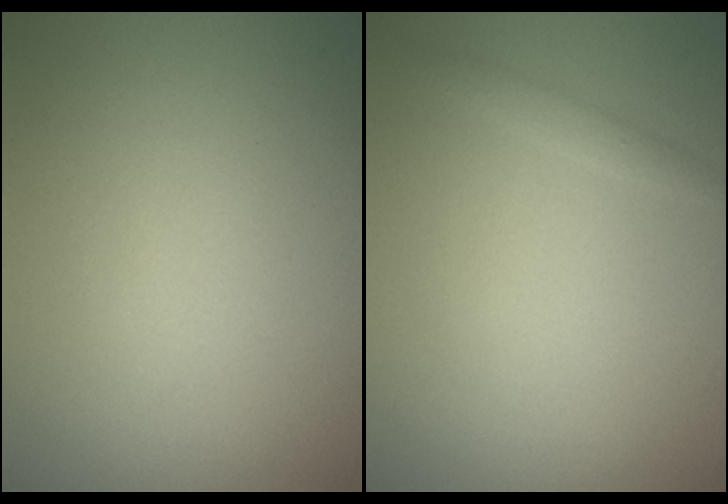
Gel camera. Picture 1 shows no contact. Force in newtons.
{"total": 0.8, "press": 0.8, "slide": 0.1}